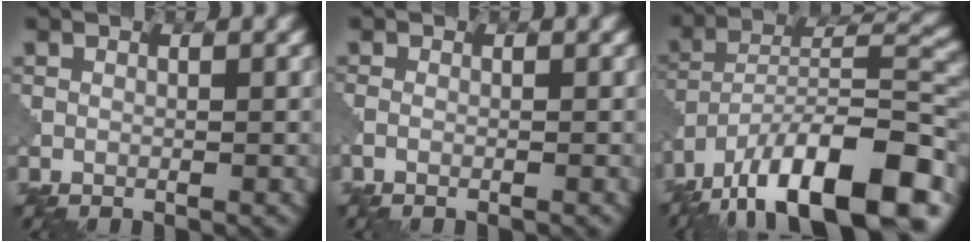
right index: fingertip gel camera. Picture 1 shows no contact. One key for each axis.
{"total": 1.2, "fx": -0.1, "fy": 0.8, "fz": 0.9, "tx": 0.005, "ty": 0.006, "tz": -0.024}
{"total": 15.2, "fx": -10.9, "fy": 5.2, "fz": 9.3, "tx": -0.162, "ty": 0.014, "tz": -0.182}